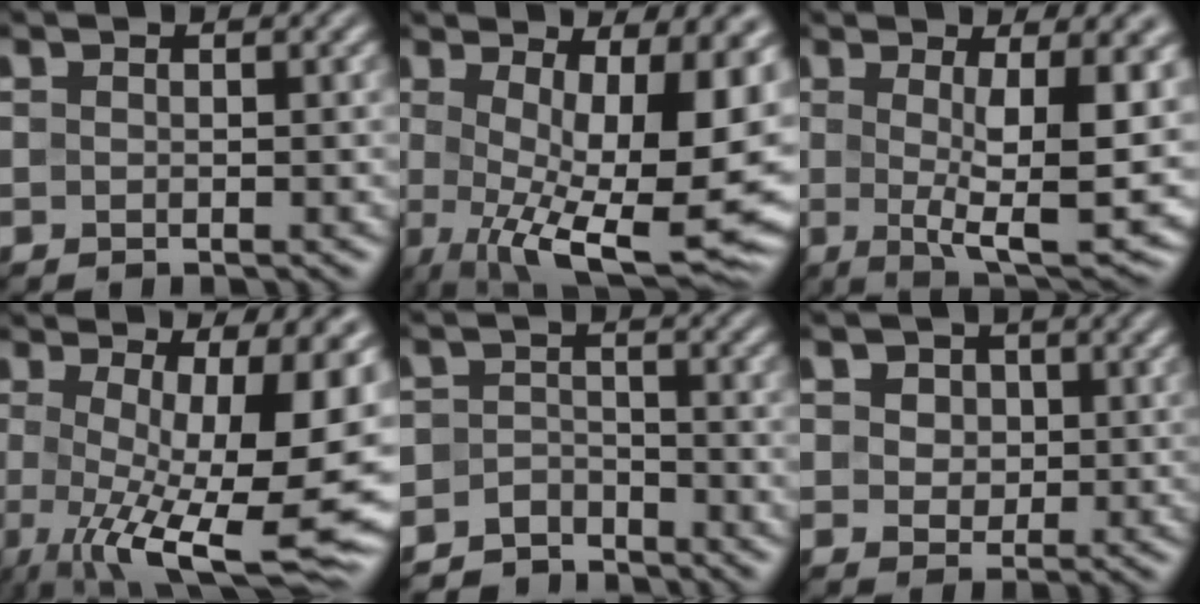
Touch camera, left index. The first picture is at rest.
{"total": 16.0, "force": [0.6, 6.2, 14.8], "torque": [-0.186, -0.018, 0.040]}
{"total": 11.7, "force": [0.6, 3.3, 11.2], "torque": [-0.152, -0.018, 0.013]}
{"total": 16.5, "force": [-1.1, 5.4, 15.5], "torque": [-0.208, -0.014, -0.002]}
{"total": 3.8, "force": [-3.4, 1.7, 0.1], "torque": [0.010, 0.002, -0.066]}
{"total": 5.1, "force": [2.2, 3.8, 2.5], "torque": [-0.043, 0.012, 0.020]}